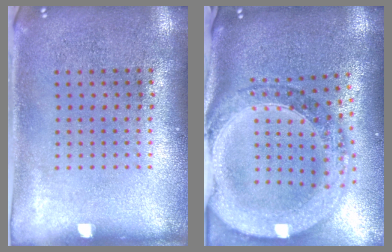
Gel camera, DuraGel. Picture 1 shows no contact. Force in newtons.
{"total": 2.9, "press": 2.4, "slide": 1.5}